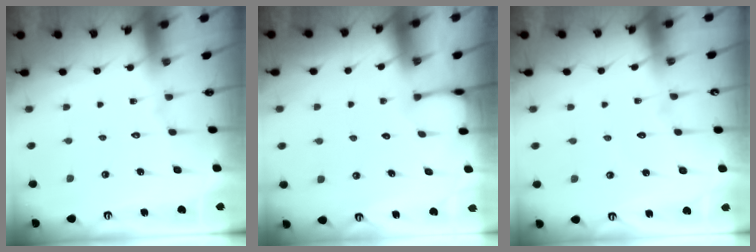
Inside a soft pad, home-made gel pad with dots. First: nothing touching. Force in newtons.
{"total": 1.9, "press": 1.9, "slide": 0.2}
{"total": 2.9, "press": 2.9, "slide": 0.3}